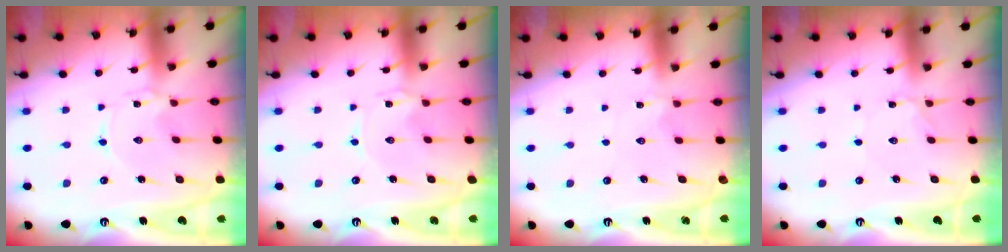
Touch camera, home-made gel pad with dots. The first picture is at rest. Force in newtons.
{"total": 0.0}
{"total": 2.2, "press": 2.2, "slide": 0.3}
{"total": 1.0, "press": 1.0, "slide": 0.1}